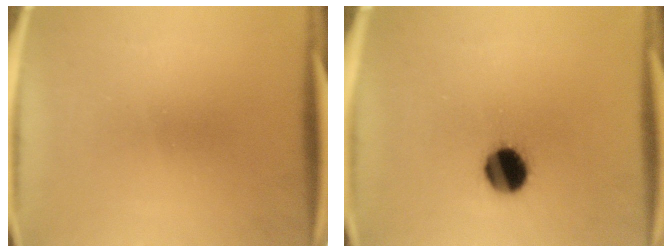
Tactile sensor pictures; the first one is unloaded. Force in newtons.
{"total": 9.6}